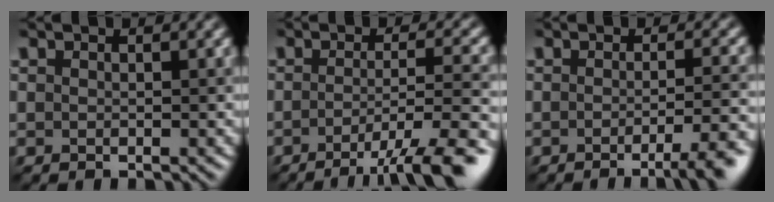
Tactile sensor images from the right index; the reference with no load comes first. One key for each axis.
{"total": 8.2, "fx": -4.7, "fy": 1.5, "fz": 6.6, "tx": -0.084, "ty": 0.004, "tz": -0.068}
{"total": 5.1, "fx": -2.6, "fy": 1.1, "fz": 4.2, "tx": -0.048, "ty": -0.002, "tz": -0.036}